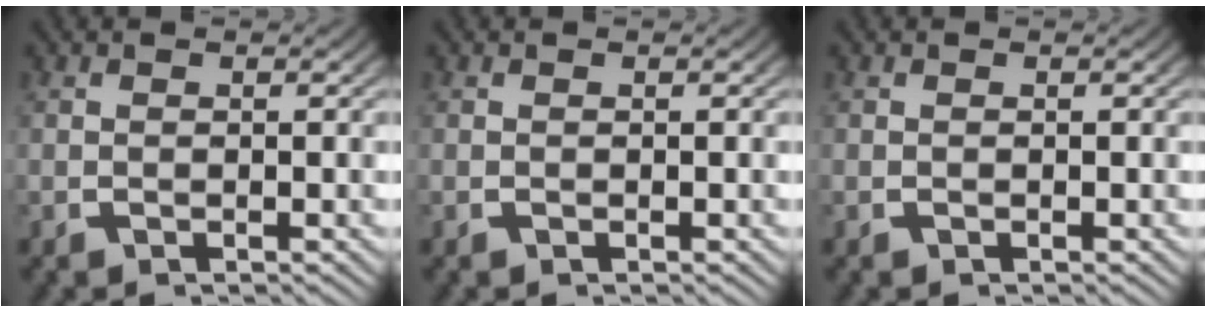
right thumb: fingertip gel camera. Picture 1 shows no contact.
{"total": 0.0}
{"total": 0.0}